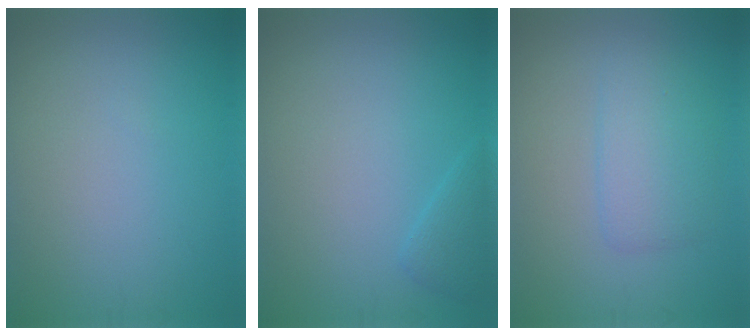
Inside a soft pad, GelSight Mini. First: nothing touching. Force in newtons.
{"total": 1.4, "press": 1.4, "slide": 0.1}
{"total": 3.0, "press": 3.0, "slide": 0.1}